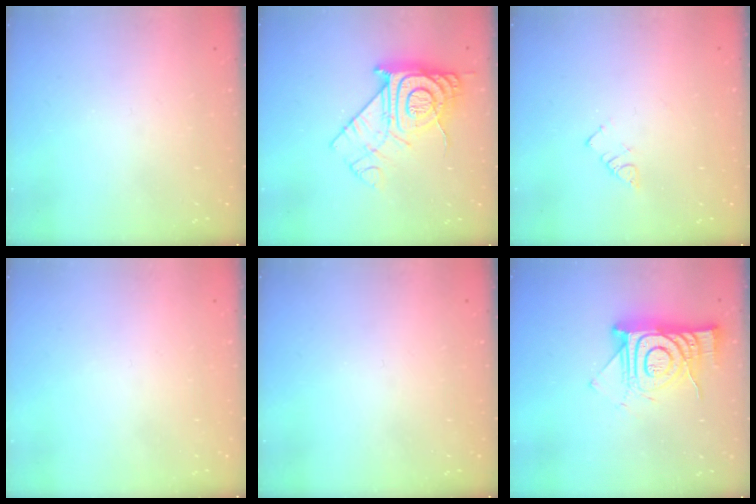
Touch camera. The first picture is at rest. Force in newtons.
{"total": 14.8, "press": 14.7, "slide": 1.3}
{"total": 3.2, "press": 3.2, "slide": 0.4}
{"total": 1.5, "press": 1.5, "slide": 0.1}
{"total": 0.0}
{"total": 14.7, "press": 14.6, "slide": 1.2}